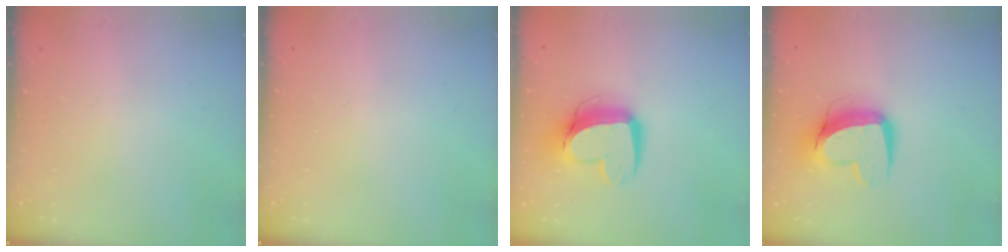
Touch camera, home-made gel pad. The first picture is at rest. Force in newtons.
{"total": 0.0}
{"total": 13.6, "press": 13.5, "slide": 1.4}
{"total": 14.0, "press": 14.0, "slide": 1.5}